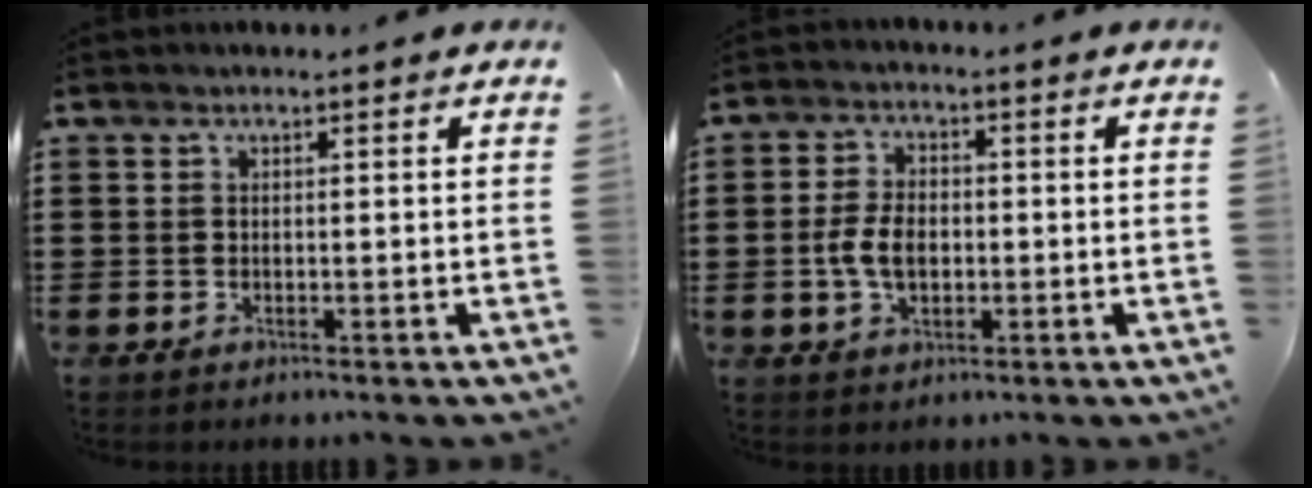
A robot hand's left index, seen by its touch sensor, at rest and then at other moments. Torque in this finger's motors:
{"motor_torque": [1.00, 0.70, 0.44, 0.08]}